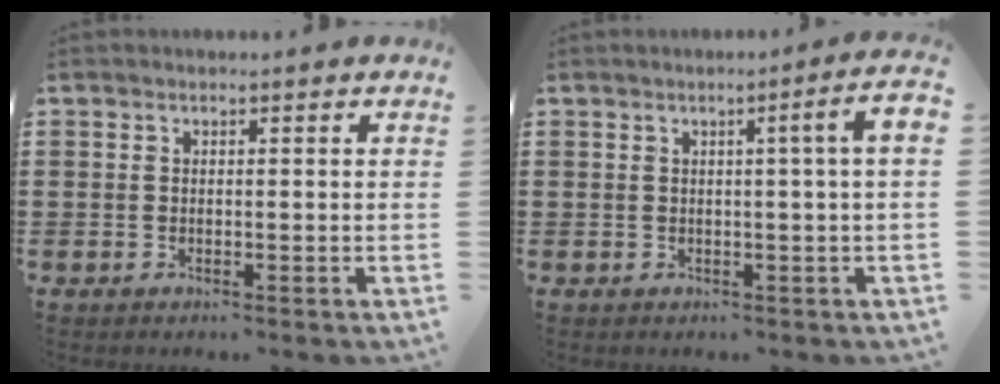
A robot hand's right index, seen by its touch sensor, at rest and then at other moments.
{"total": 3.6, "force": [0.5, -0.5, 3.6], "torque": [-0.056, -0.007, 0.003]}